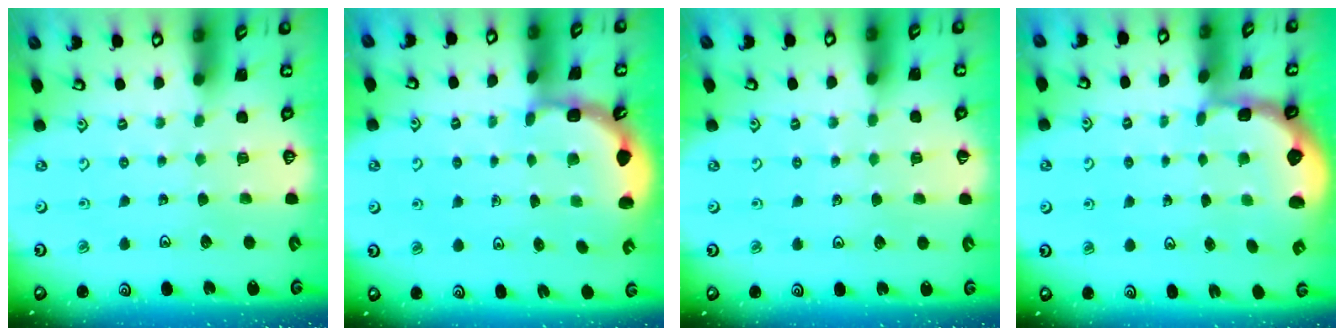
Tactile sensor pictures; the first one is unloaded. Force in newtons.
{"total": 2.0, "press": 1.8, "slide": 0.8}
{"total": 2.1, "press": 2.1, "slide": 0.4}
{"total": 2.5, "press": 1.8, "slide": 1.8}